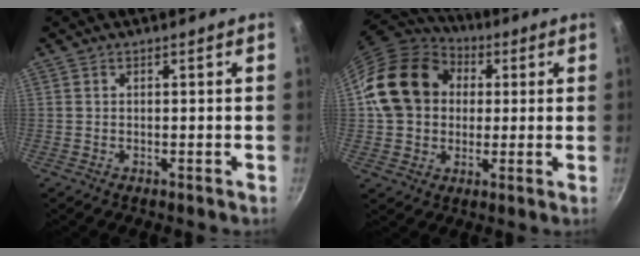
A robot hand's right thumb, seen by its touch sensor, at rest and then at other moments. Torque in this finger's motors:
{"motor_torque": [1.04, 3.20, 0.05, -0.11, 0.27]}